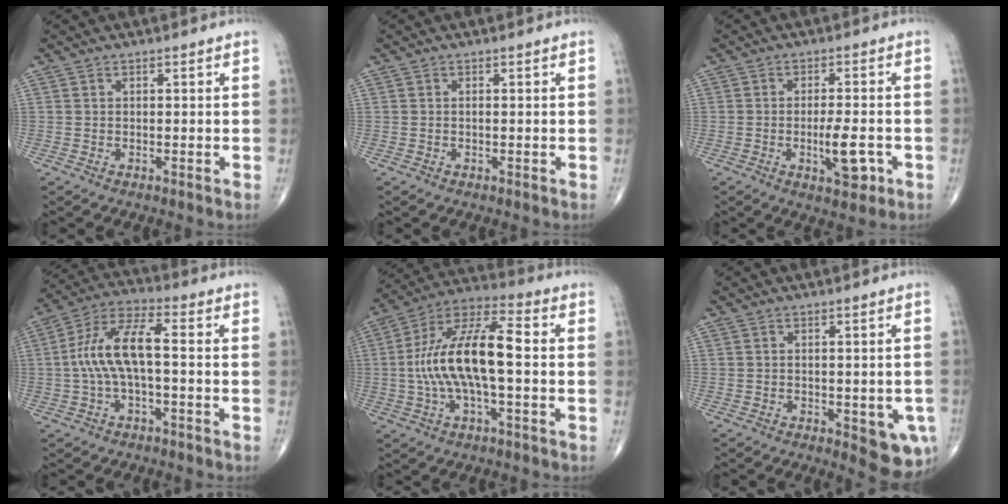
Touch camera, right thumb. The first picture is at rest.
{"total": 0.0}
{"total": 6.7, "force": [-2.0, 2.3, 6.0], "torque": [-0.088, 0.003, -0.025]}
{"total": 10.9, "force": [-0.6, 3.9, 10.1], "torque": [-0.216, 0.042, -0.015]}
{"total": 17.0, "force": [-0.6, 6.2, 15.8], "torque": [-0.311, 0.041, -0.017]}
{"total": 7.7, "force": [-2.4, 3.1, 6.7], "torque": [-0.059, -0.007, -0.023]}